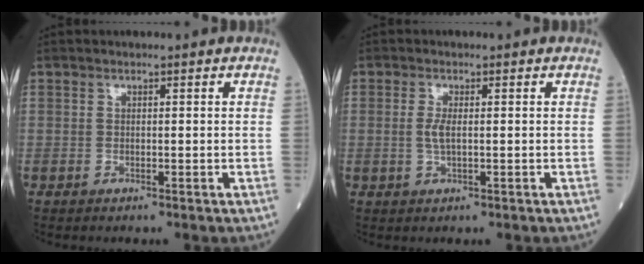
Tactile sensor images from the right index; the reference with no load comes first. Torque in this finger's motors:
{"motor_torque": [0.50, 0.07, 0.04, 0.01]}